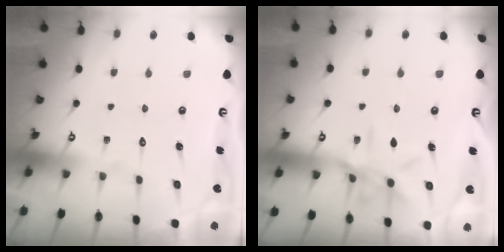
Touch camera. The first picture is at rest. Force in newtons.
{"total": 9.6, "press": 9.6, "slide": 0.6}